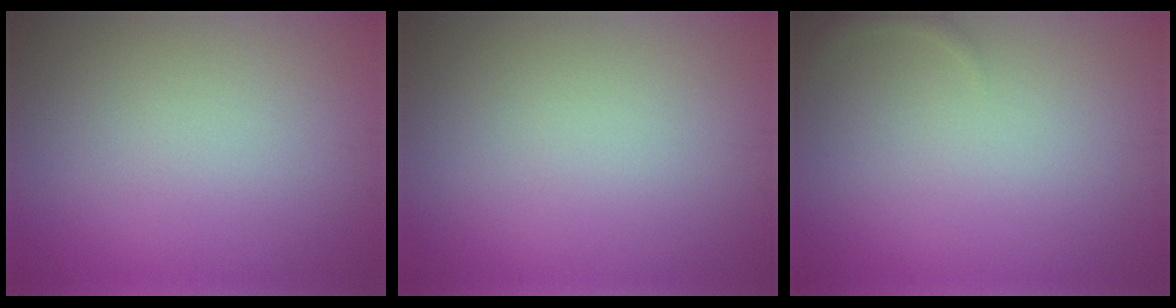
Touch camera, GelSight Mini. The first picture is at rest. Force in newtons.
{"total": 0.0}
{"total": 0.7, "press": 0.7, "slide": 0.1}